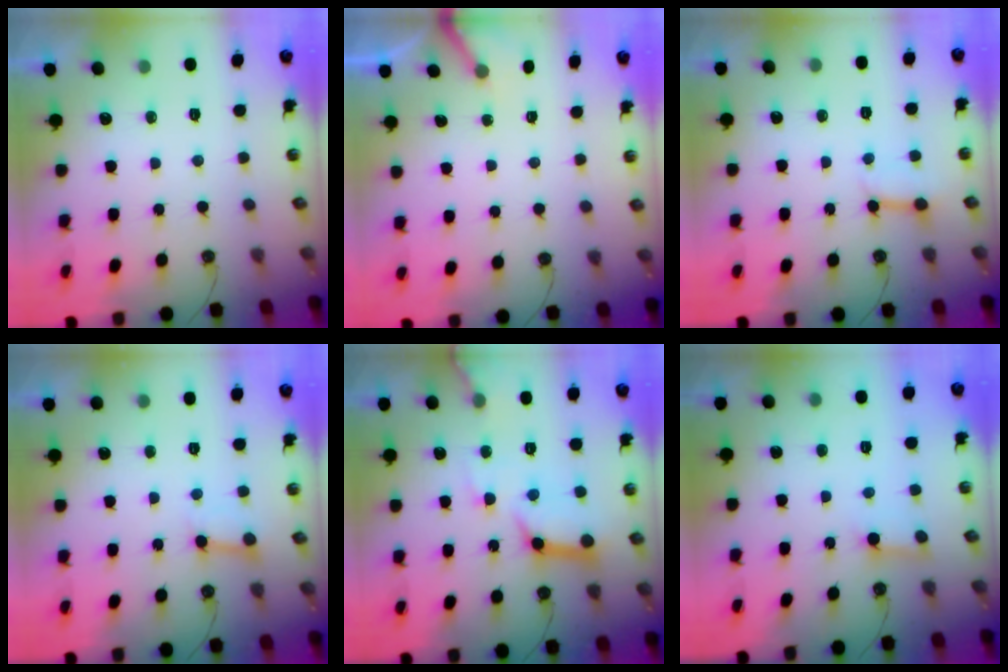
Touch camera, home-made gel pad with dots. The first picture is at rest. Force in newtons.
{"total": 4.3, "press": 4.3, "slide": 0.2}
{"total": 3.7, "press": 3.7, "slide": 0.1}
{"total": 3.9, "press": 3.9, "slide": 0.4}
{"total": 15.1, "press": 15.0, "slide": 1.8}
{"total": 2.6, "press": 2.5, "slide": 0.3}